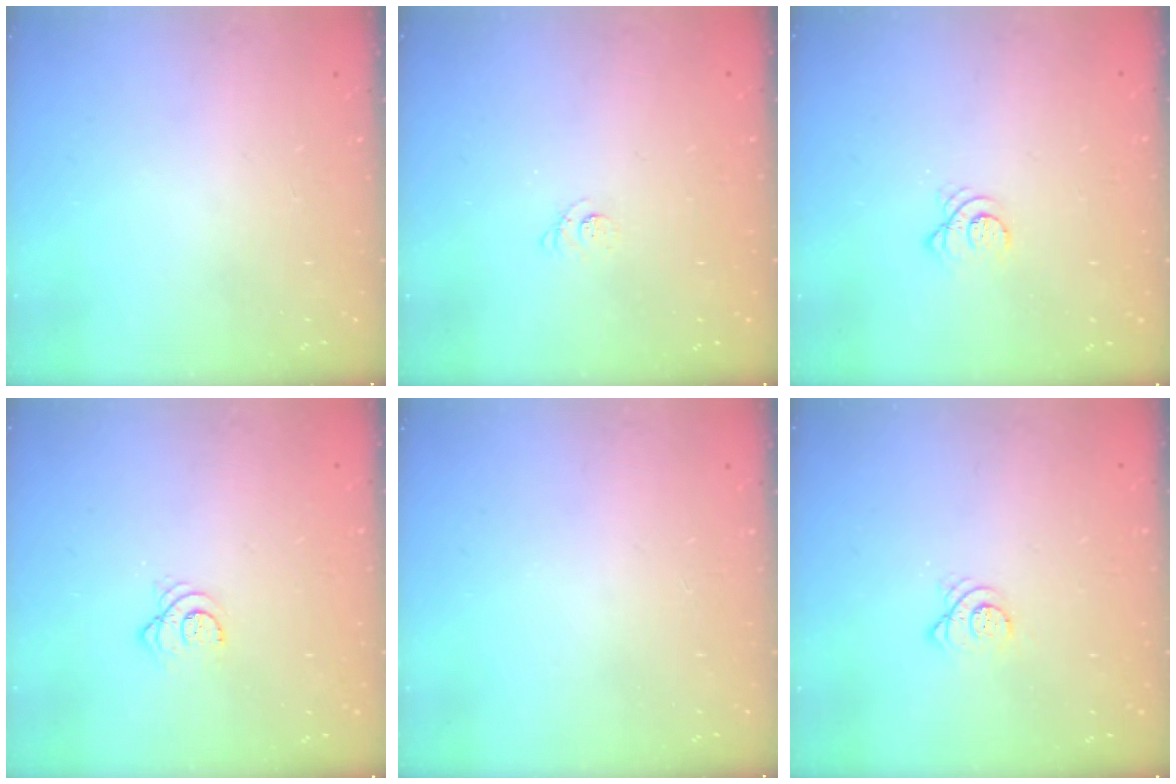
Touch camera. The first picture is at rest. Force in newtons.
{"total": 2.2, "press": 2.2, "slide": 0.3}
{"total": 3.0, "press": 2.9, "slide": 0.3}
{"total": 3.7, "press": 3.7, "slide": 0.6}
{"total": 0.0}
{"total": 3.2, "press": 3.2, "slide": 0.2}